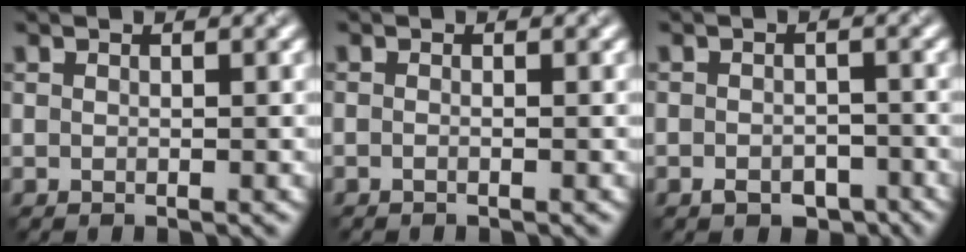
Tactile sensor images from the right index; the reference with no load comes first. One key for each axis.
{"total": 0.8, "fx": -0.8, "fy": 0.0, "fz": 0.3, "tx": -0.005, "ty": -0.002, "tz": -0.013}
{"total": 2.3, "fx": -2.0, "fy": 0.8, "fz": 0.6, "tx": -0.013, "ty": 0.001, "tz": -0.017}